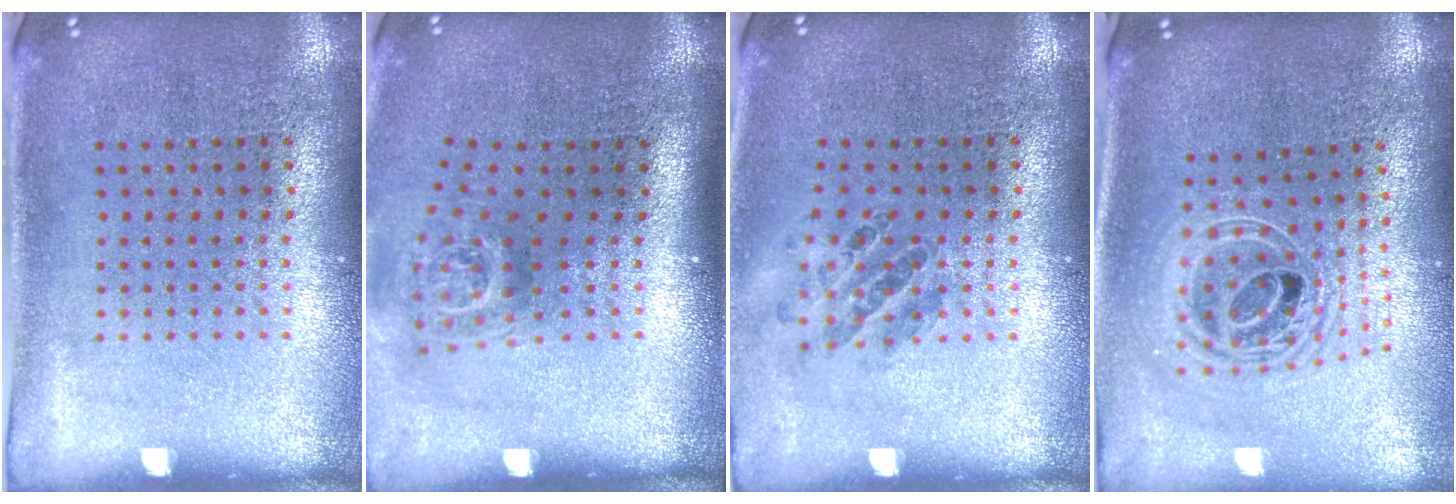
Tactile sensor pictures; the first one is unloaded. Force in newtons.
{"total": 1.8, "press": 1.2, "slide": 1.3}
{"total": 0.8, "press": 0.8, "slide": 0.1}
{"total": 2.3, "press": 1.8, "slide": 1.4}